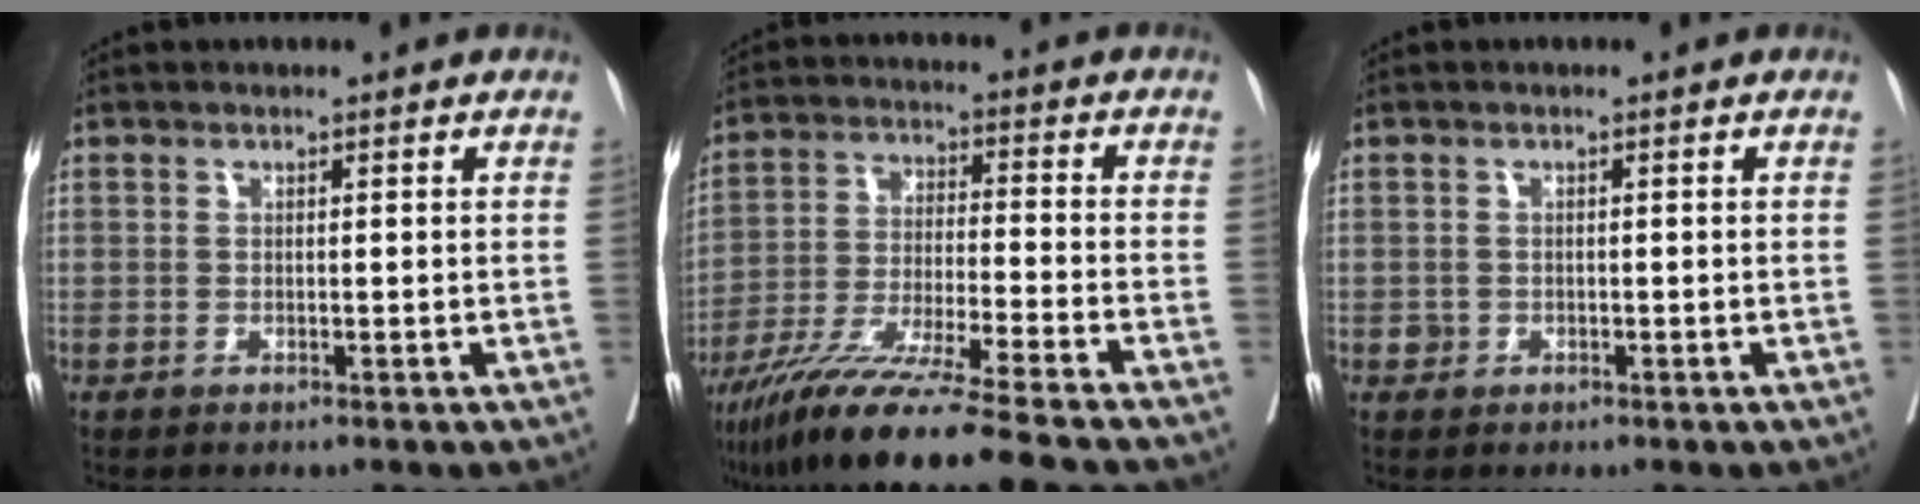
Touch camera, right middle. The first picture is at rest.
{"total": 15.3, "force": [-12.4, -1.5, 8.8], "torque": [-0.162, -0.045, -0.213]}
{"total": 0.8, "force": [-0.3, 0.8, 0.1], "torque": [0.001, 0.003, -0.005]}